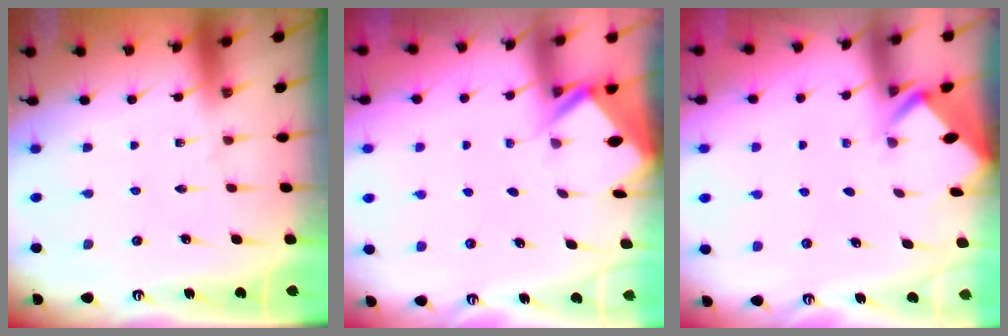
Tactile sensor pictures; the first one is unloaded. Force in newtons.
{"total": 2.4, "press": 2.4, "slide": 0.1}
{"total": 2.0, "press": 2.0, "slide": 0.0}